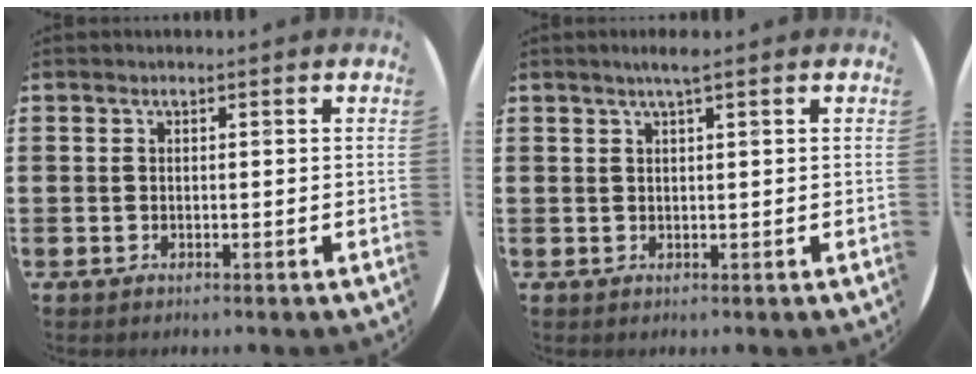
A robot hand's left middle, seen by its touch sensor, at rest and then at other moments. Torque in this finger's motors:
{"motor_torque": [0.57, -0.46, 0.03, 0.07]}